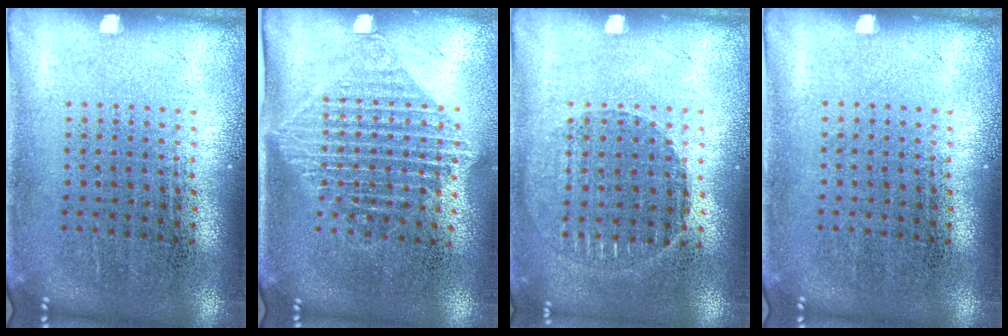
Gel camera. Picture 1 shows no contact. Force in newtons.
{"total": 1.4, "press": 1.2, "slide": 0.9}
{"total": 1.0, "press": 1.0, "slide": 0.1}
{"total": 0.0}